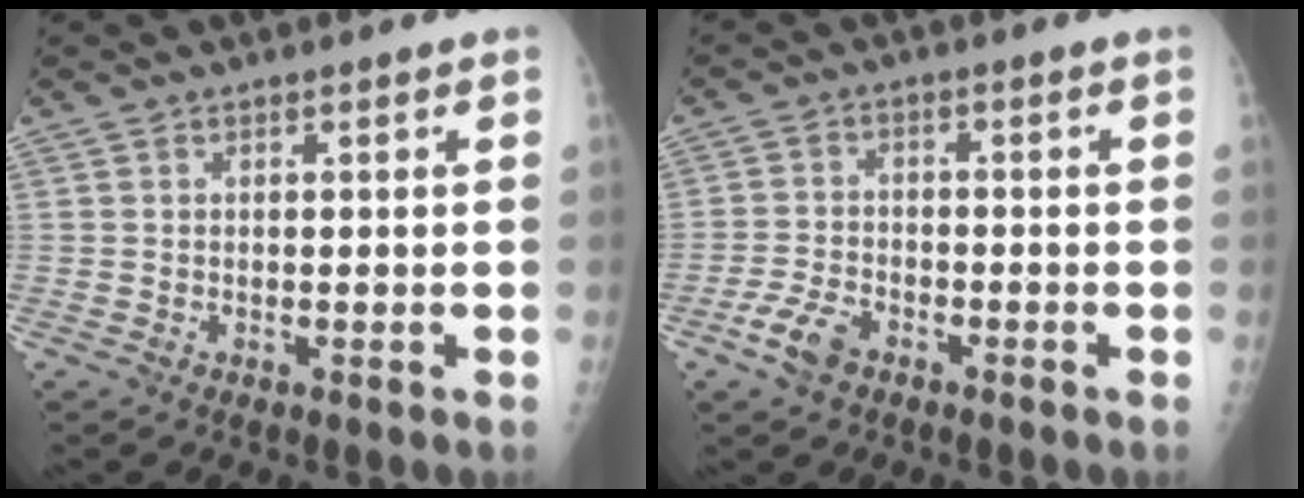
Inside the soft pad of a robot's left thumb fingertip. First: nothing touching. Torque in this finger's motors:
{"motor_torque": [-0.82, 0.84, 0.05, 0.00, 0.00]}